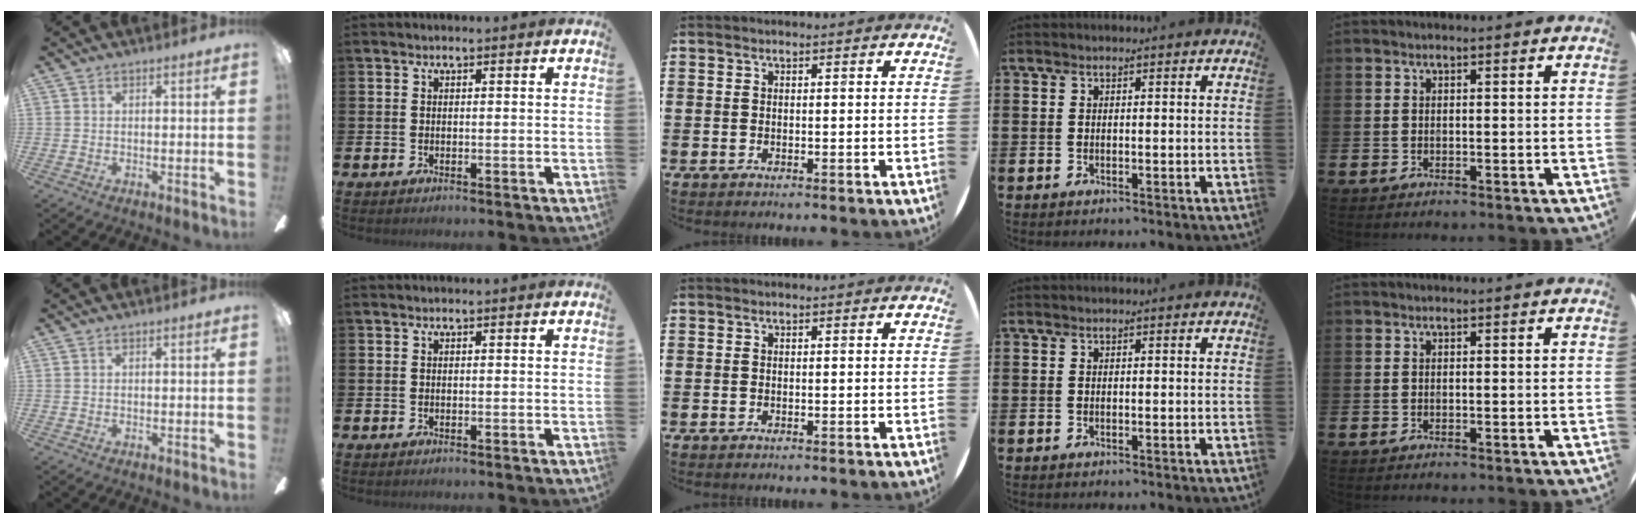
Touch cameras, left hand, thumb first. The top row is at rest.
{}